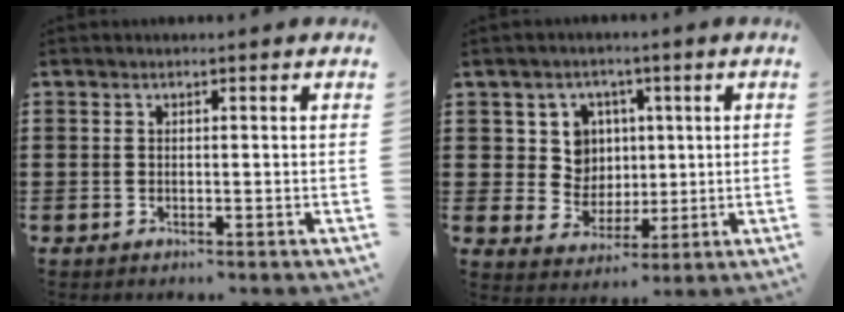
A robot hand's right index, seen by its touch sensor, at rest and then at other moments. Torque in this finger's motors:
{"motor_torque": [0.12, 0.14, 0.05, 0.00]}